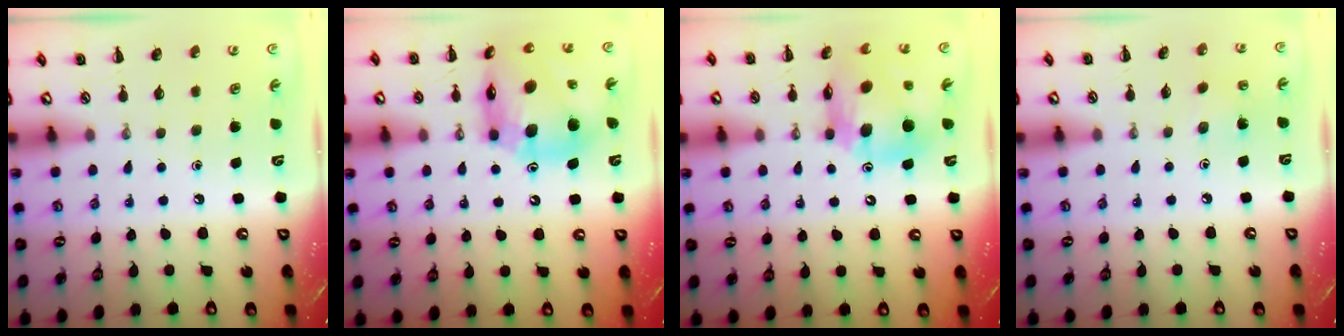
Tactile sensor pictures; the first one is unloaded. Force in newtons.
{"total": 17.1, "press": 16.3, "slide": 5.0}
{"total": 14.4, "press": 13.8, "slide": 4.1}
{"total": 3.2, "press": 3.1, "slide": 1.0}